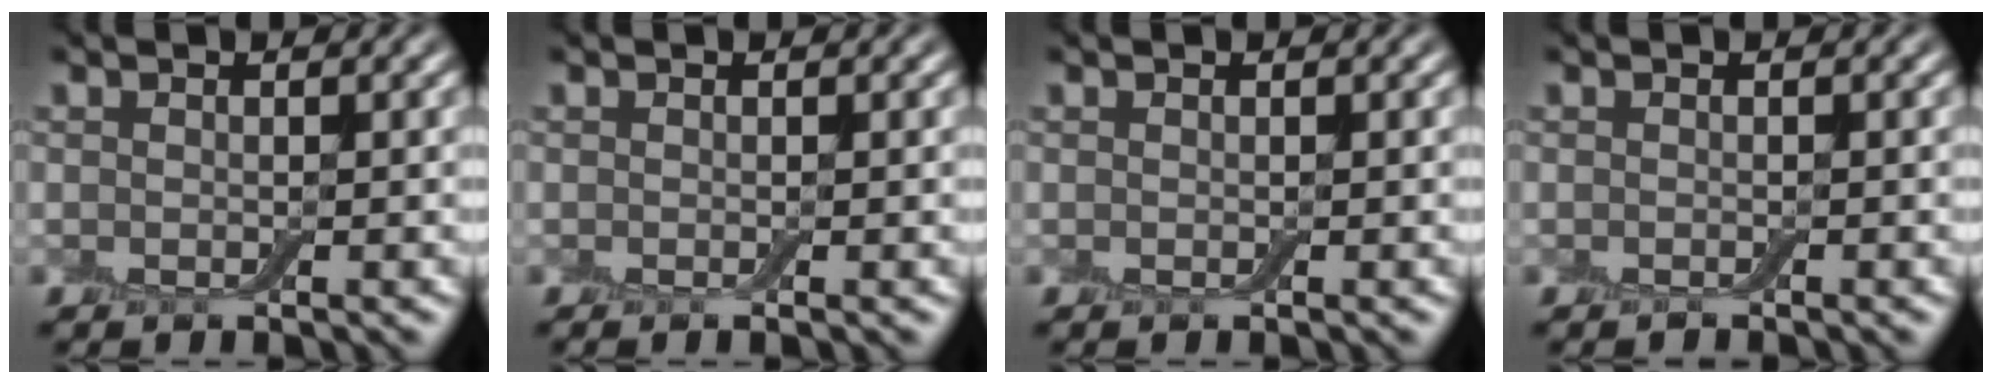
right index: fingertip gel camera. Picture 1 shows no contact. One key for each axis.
{"total": 0.5, "fx": -0.2, "fy": 0.0, "fz": 0.5, "tx": -0.008, "ty": -0.004, "tz": -0.004}
{"total": 0.0}
{"total": 0.0}